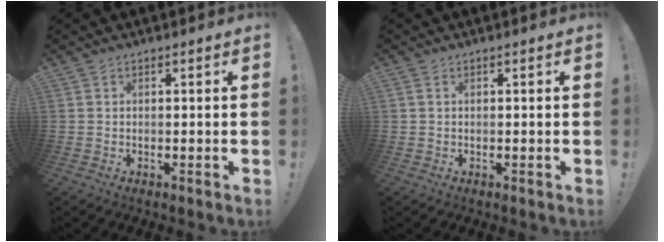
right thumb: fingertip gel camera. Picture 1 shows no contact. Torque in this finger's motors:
{"motor_torque": [0.00, 0.02, 0.04, 0.07, 0.01]}